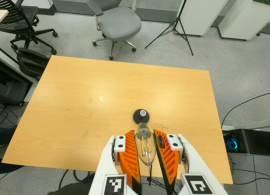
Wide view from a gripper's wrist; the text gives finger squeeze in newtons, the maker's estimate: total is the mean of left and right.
{"total": 13.0, "left": 14.1, "right": 11.9}